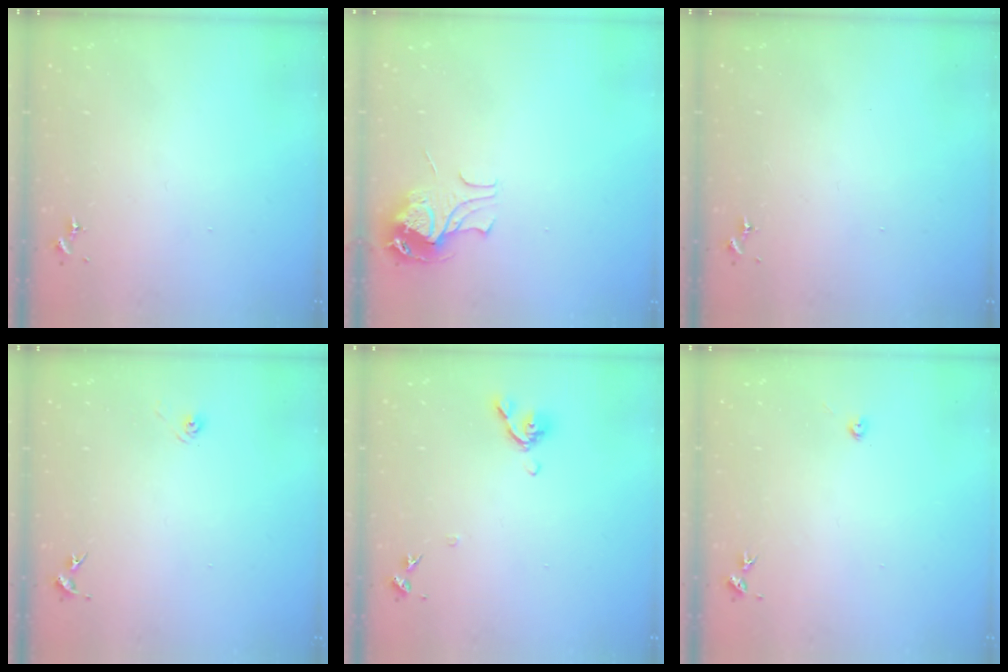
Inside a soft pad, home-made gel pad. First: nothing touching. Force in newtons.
{"total": 9.5, "press": 9.5, "slide": 1.1}
{"total": 0.0}
{"total": 3.2, "press": 2.7, "slide": 1.7}
{"total": 7.9, "press": 7.8, "slide": 1.5}
{"total": 2.2, "press": 2.2, "slide": 0.3}